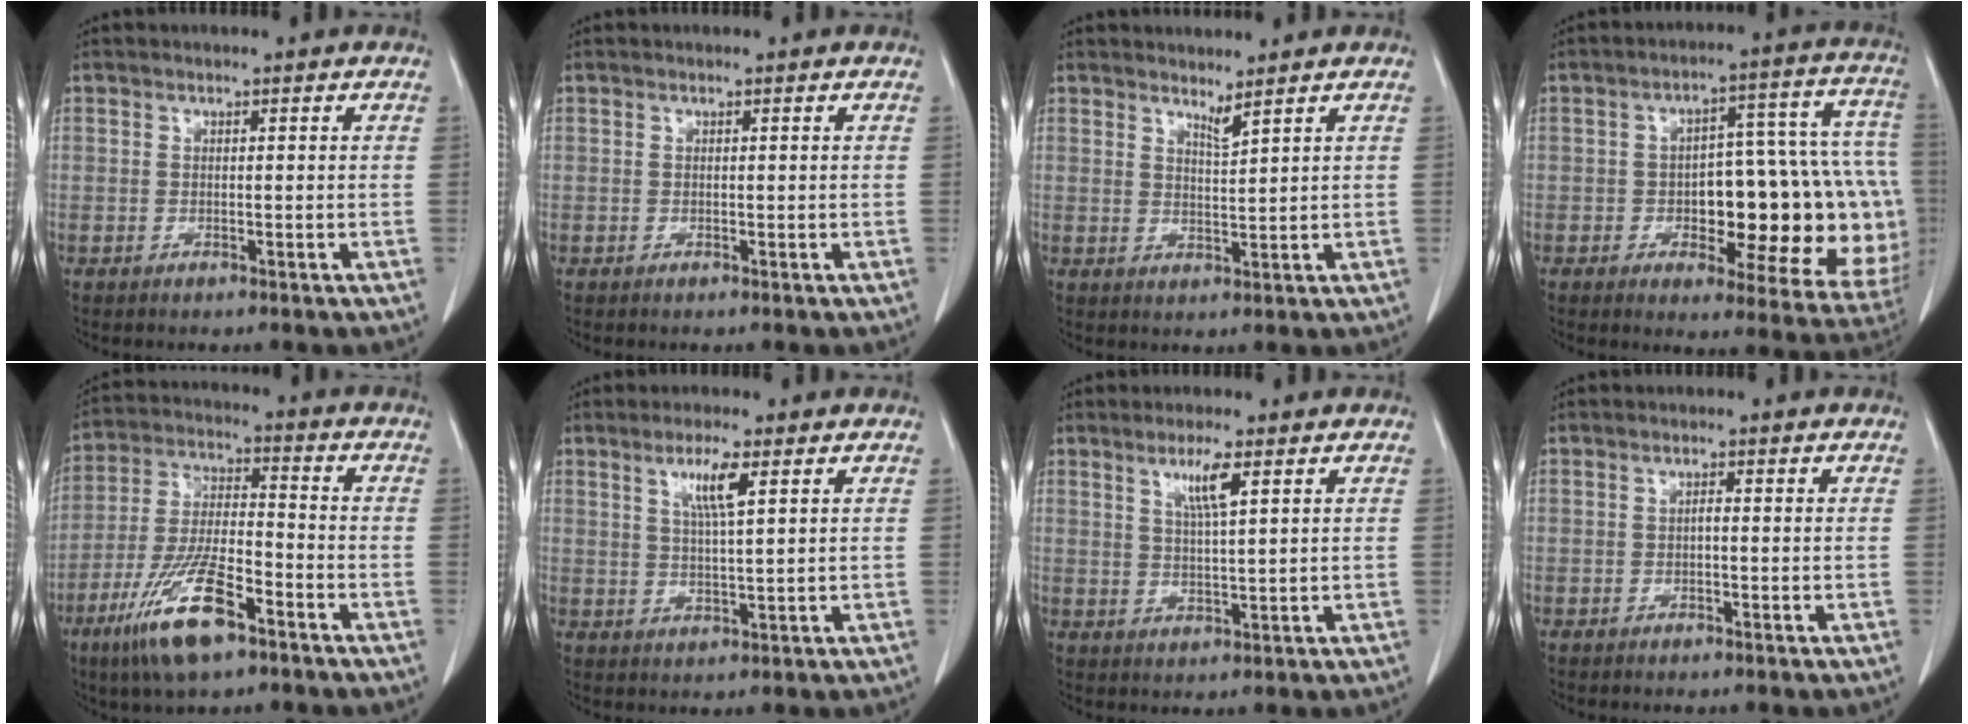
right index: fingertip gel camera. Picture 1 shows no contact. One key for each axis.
{"total": 0.0}
{"total": 2.0, "fx": 1.8, "fy": -0.4, "fz": 0.8, "tx": -0.015, "ty": -0.014, "tz": 0.036}
{"total": 22.6, "fx": -3.2, "fy": 8.2, "fz": 20.8, "tx": -0.187, "ty": 0.046, "tz": -0.017}
{"total": 13.4, "fx": -7.6, "fy": 3.1, "fz": 10.5, "tx": -0.215, "ty": -0.017, "tz": -0.139}
{"total": 5.0, "fx": 2.3, "fy": 0.2, "fz": 4.5, "tx": -0.084, "ty": -0.001, "tz": 0.041}
{"total": 4.6, "fx": 2.3, "fy": 0.1, "fz": 4.0, "tx": -0.073, "ty": -0.003, "tz": 0.041}
{"total": 0.8, "fx": -0.1, "fy": 0.2, "fz": 0.7, "tx": -0.014, "ty": 0.003, "tz": -0.002}